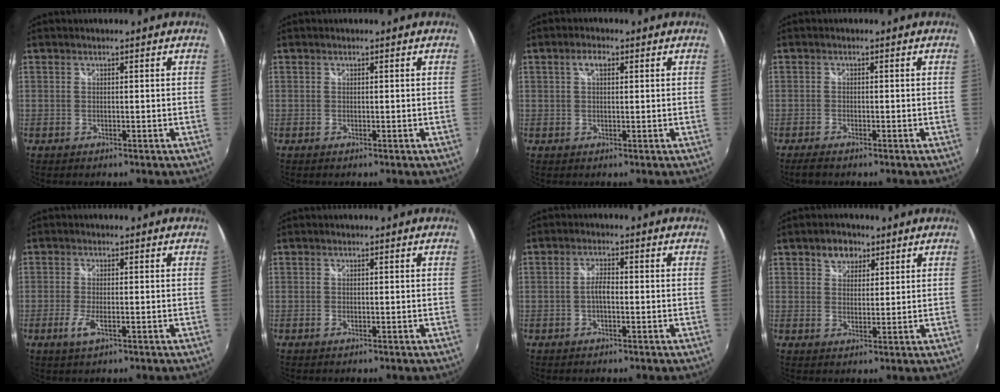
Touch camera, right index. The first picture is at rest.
{"total": 0.0}
{"total": 2.6, "force": [0.9, 1.3, 2.0], "torque": [-0.036, 0.008, 0.014]}
{"total": 2.5, "force": [-2.1, 0.7, 1.3], "torque": [-0.033, -0.008, -0.039]}
{"total": 3.5, "force": [-1.5, 0.8, 3.1], "torque": [-0.068, -0.008, -0.027]}
{"total": 0.0}
{"total": 2.5, "force": [-0.7, 0.9, 2.2], "torque": [-0.044, 0.006, -0.014]}
{"total": 4.3, "force": [2.5, 3.2, 1.5], "torque": [-0.015, 0.011, 0.042]}